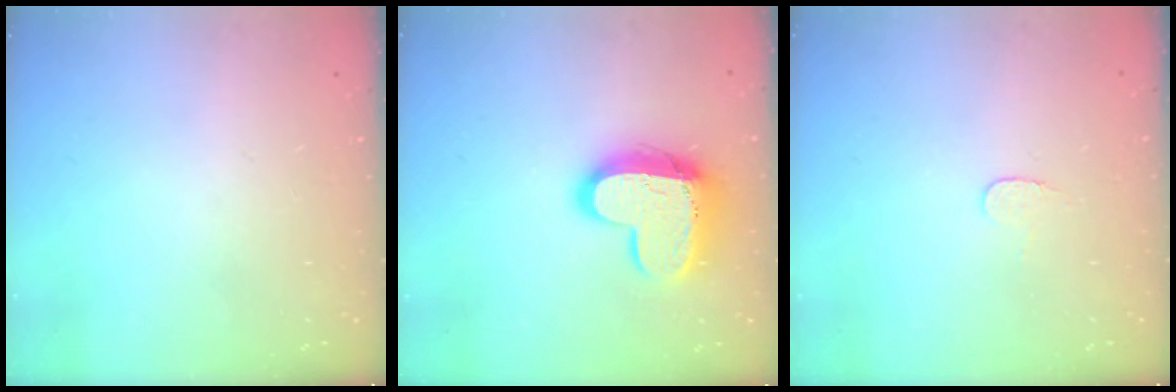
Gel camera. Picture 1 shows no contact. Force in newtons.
{"total": 15.1, "press": 15.0, "slide": 1.2}
{"total": 4.3, "press": 4.3, "slide": 0.3}